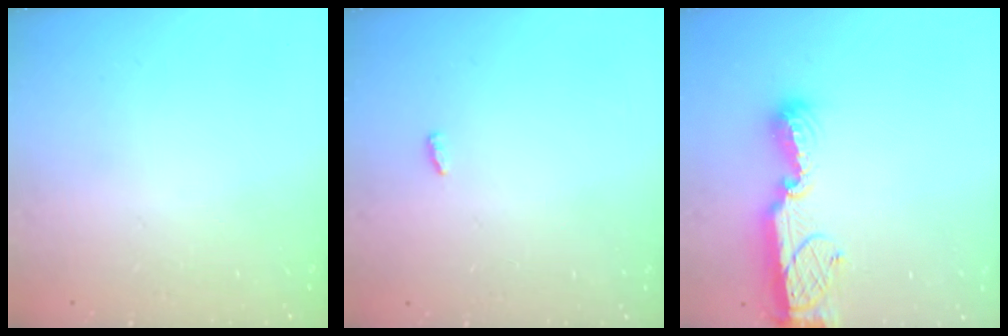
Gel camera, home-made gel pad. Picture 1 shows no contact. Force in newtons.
{"total": 2.9, "press": 2.6, "slide": 1.3}
{"total": 12.8, "press": 11.4, "slide": 5.9}